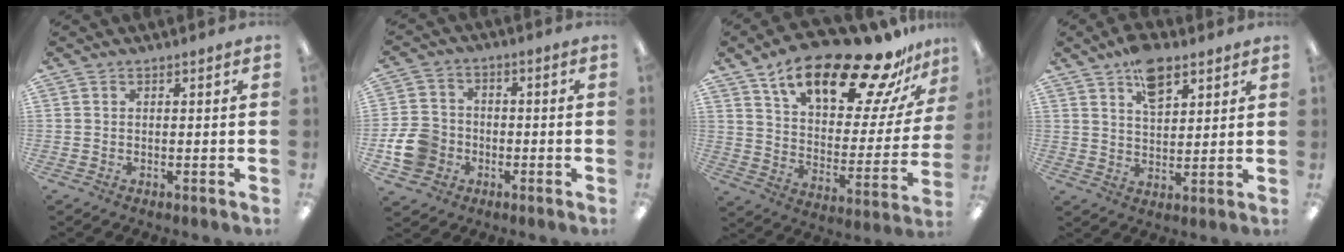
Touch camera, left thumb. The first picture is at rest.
{"total": 10.7, "force": [-3.0, 9.5, 3.9], "torque": [-0.099, 0.030, -0.048]}
{"total": 24.7, "force": [17.6, 8.7, 15.0], "torque": [-0.219, -0.113, 0.287]}
{"total": 8.8, "force": [5.5, 4.5, 5.1], "torque": [-0.074, -0.025, 0.096]}